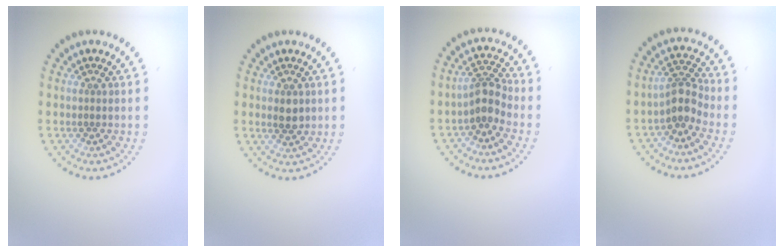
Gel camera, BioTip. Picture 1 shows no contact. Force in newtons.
{"total": 1.7, "press": 1.6, "slide": 0.2}
{"total": 2.8, "press": 2.2, "slide": 1.8}
{"total": 2.9, "press": 2.3, "slide": 1.8}